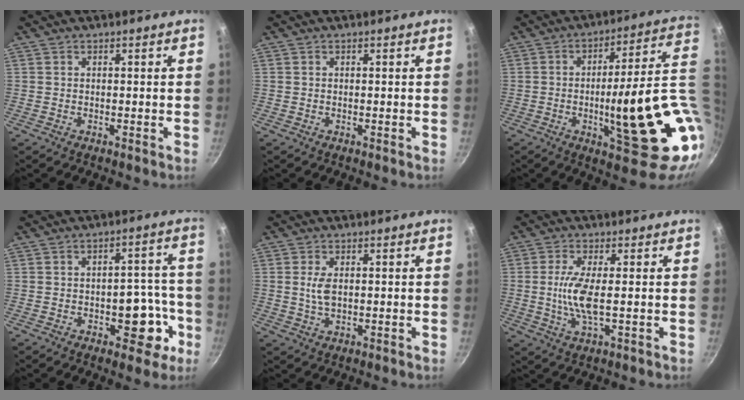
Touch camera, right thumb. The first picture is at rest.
{"total": 0.0}
{"total": 24.9, "force": [-2.2, 7.2, 23.7], "torque": [-0.298, -0.006, -0.019]}
{"total": 9.9, "force": [-3.7, 5.7, 7.1], "torque": [-0.040, 0.035, -0.044]}
{"total": 3.8, "force": [0.5, 2.2, 3.1], "torque": [-0.057, -0.003, 0.010]}
{"total": 7.1, "force": [-0.1, 1.9, 6.8], "torque": [-0.150, -0.005, -0.003]}